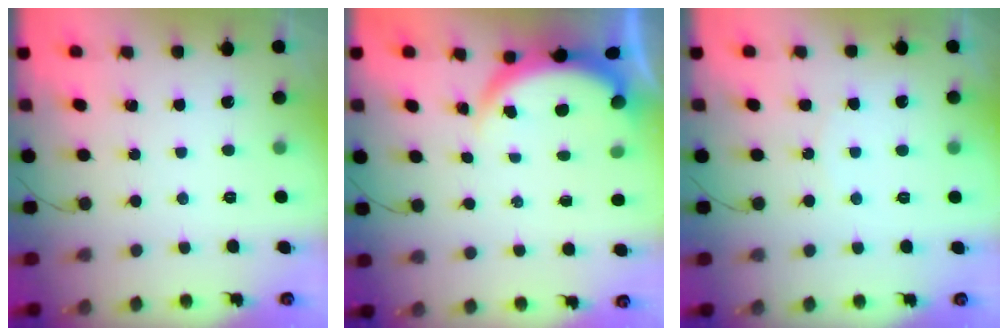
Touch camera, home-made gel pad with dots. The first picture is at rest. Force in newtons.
{"total": 3.8, "press": 3.8, "slide": 0.2}
{"total": 4.2, "press": 4.1, "slide": 0.5}